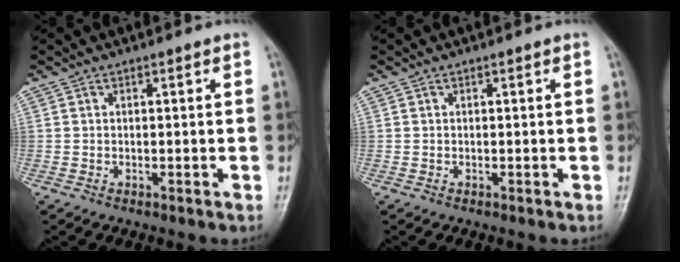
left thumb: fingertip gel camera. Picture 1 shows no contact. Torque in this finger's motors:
{"motor_torque": [0.00, 0.00, -0.06, -0.06, 0.00]}